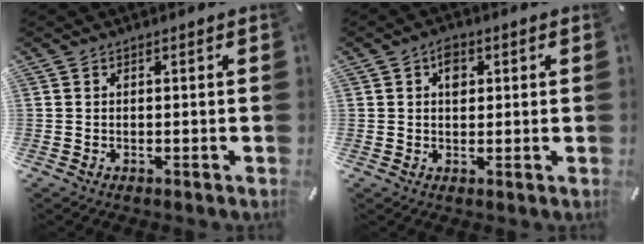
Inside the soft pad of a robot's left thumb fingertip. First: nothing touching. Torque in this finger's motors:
{"motor_torque": [0.06, 0.04, 0.61, -0.36, 0.19]}